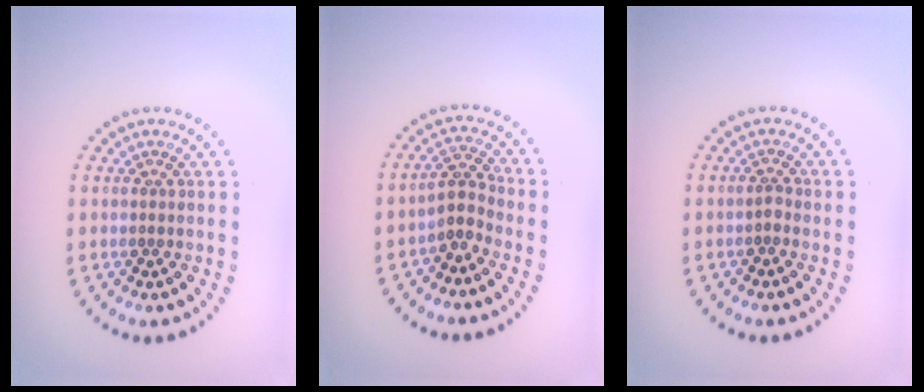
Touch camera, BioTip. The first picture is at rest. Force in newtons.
{"total": 2.2, "press": 1.6, "slide": 1.4}
{"total": 0.9, "press": 0.6, "slide": 0.6}